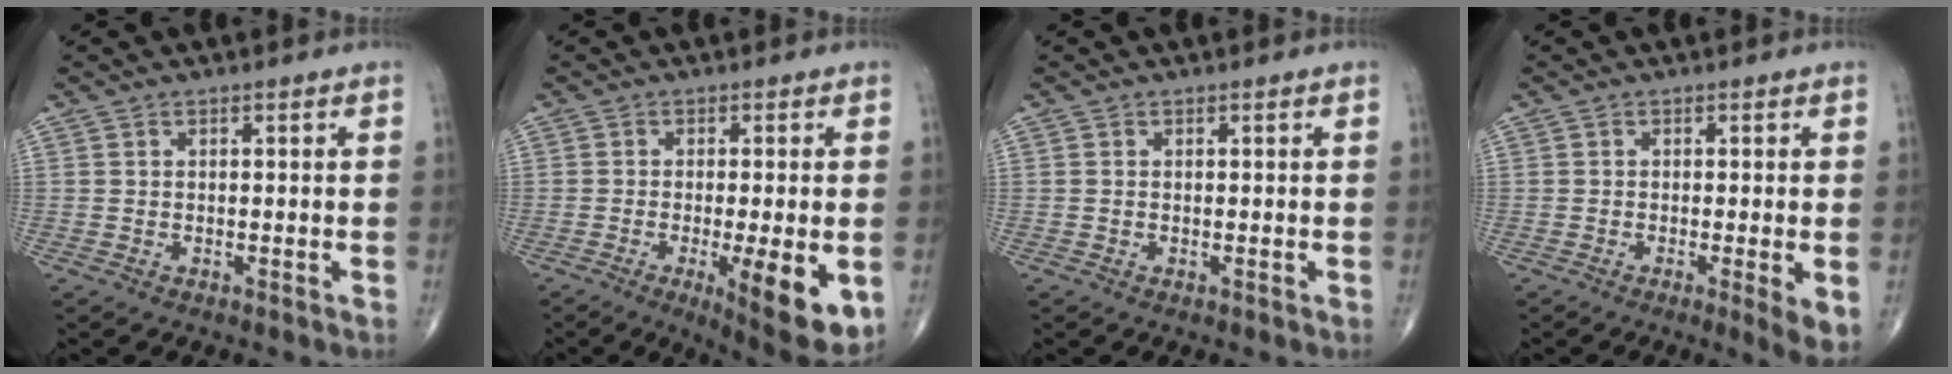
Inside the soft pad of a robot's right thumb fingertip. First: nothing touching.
{"total": 12.1, "force": [-3.2, 3.0, 11.3], "torque": [-0.155, -0.024, -0.040]}
{"total": 0.0}
{"total": 4.4, "force": [-1.0, 0.6, 4.3], "torque": [-0.070, -0.015, -0.020]}